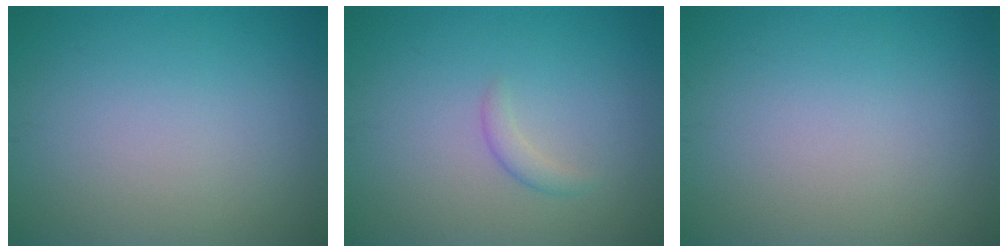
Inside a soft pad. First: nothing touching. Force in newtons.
{"total": 1.1, "press": 1.1, "slide": 0.0}
{"total": 0.0}